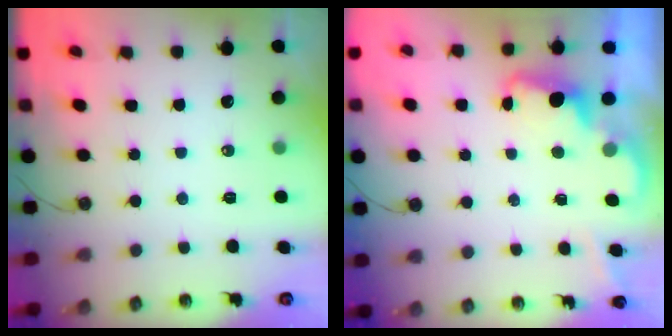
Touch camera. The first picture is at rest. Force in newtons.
{"total": 2.1, "press": 2.1, "slide": 0.5}